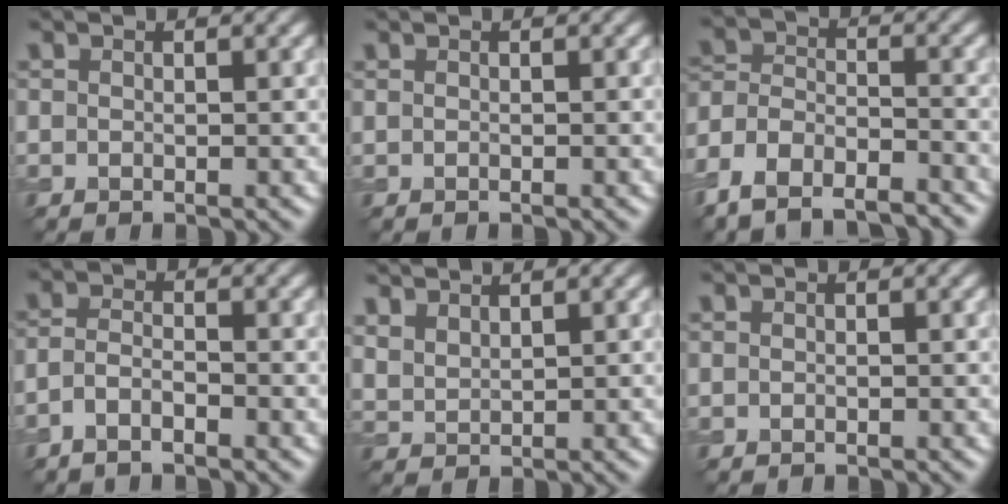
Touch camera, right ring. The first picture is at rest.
{"total": 0.0}
{"total": 8.7, "force": [-7.0, 3.9, 3.4], "torque": [-0.054, 0.000, -0.122]}
{"total": 1.9, "force": [-1.3, 0.7, 1.3], "torque": [-0.029, 0.003, -0.030]}
{"total": 3.1, "force": [2.8, 1.0, 1.0], "torque": [-0.024, 0.004, 0.056]}
{"total": 0.0}